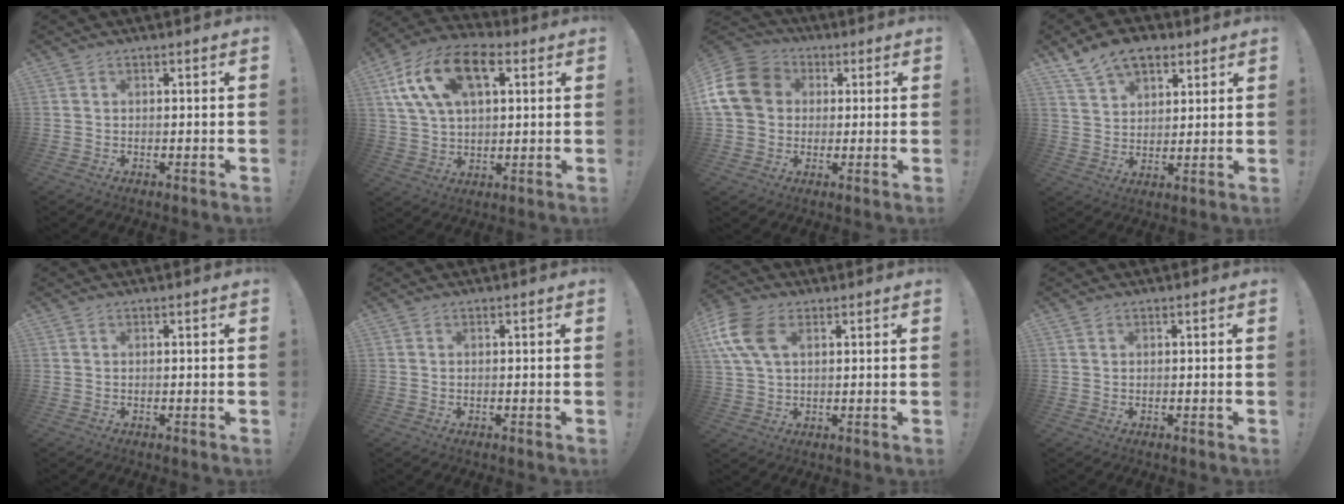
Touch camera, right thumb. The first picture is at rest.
{"total": 18.0, "force": [7.2, 10.4, 12.8], "torque": [-0.229, -0.018, 0.129]}
{"total": 16.1, "force": [2.5, 13.3, 8.8], "torque": [-0.166, 0.004, 0.051]}
{"total": 11.1, "force": [7.5, 6.6, 4.9], "torque": [-0.078, -0.038, 0.144]}
{"total": 0.0}
{"total": 0.0}
{"total": 12.7, "force": [4.3, 8.1, 8.7], "torque": [-0.185, 0.001, 0.086]}
{"total": 0.5, "force": [0.5, 0.1, -0.2], "torque": [0.003, 0.001, 0.010]}